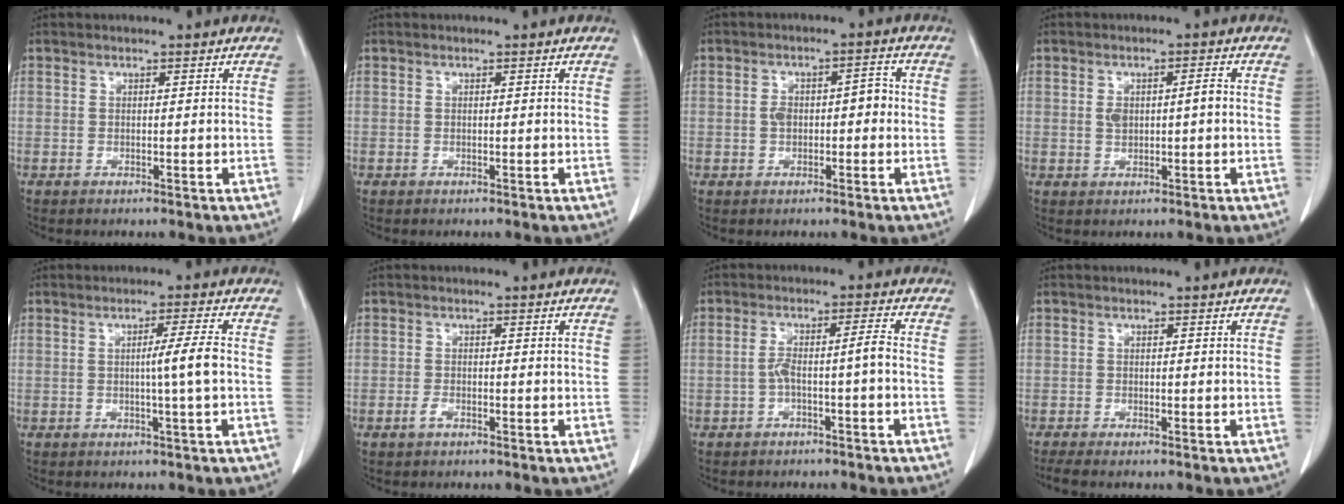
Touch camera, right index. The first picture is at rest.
{"total": 0.0}
{"total": 4.6, "force": [-0.3, 2.4, 3.9], "torque": [-0.069, 0.025, -0.004]}
{"total": 3.7, "force": [0.2, 1.2, 3.5], "torque": [-0.068, 0.013, 0.010]}
{"total": 4.0, "force": [-0.3, -1.0, 3.9], "torque": [-0.062, -0.002, -0.006]}
{"total": 1.3, "force": [-0.8, 0.5, 0.9], "torque": [-0.020, 0.000, -0.014]}
{"total": 4.2, "force": [-1.5, 0.0, 4.0], "torque": [-0.077, 0.021, -0.022]}
{"total": 1.9, "force": [-1.6, 0.0, 1.1], "torque": [-0.022, -0.006, -0.029]}